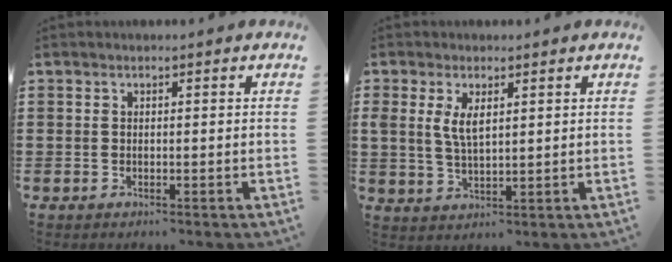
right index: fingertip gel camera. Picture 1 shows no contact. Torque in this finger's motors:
{"motor_torque": [0.35, 0.18, 0.15, 0.14]}